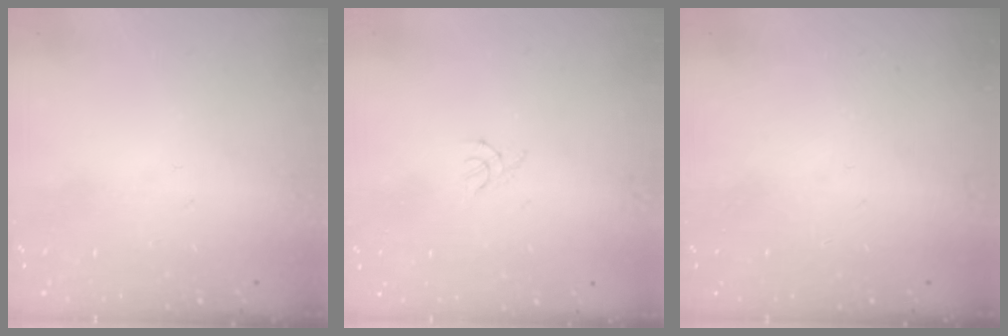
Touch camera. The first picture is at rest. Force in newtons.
{"total": 1.3, "press": 1.2, "slide": 0.4}
{"total": 0.0}